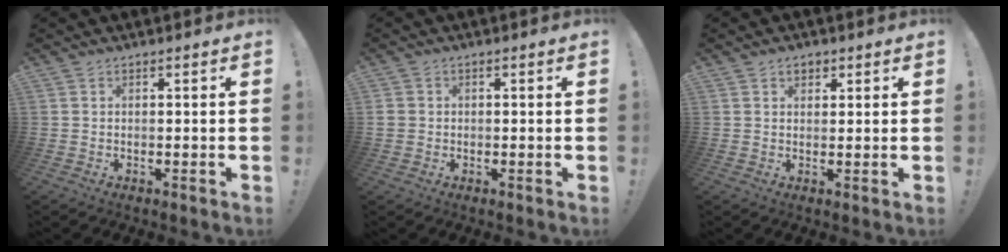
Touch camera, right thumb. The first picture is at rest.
{"total": 1.4, "force": [-0.2, 1.4, 0.4], "torque": [-0.007, 0.003, -0.004]}
{"total": 2.6, "force": [1.5, 1.7, 1.2], "torque": [-0.004, -0.008, 0.023]}